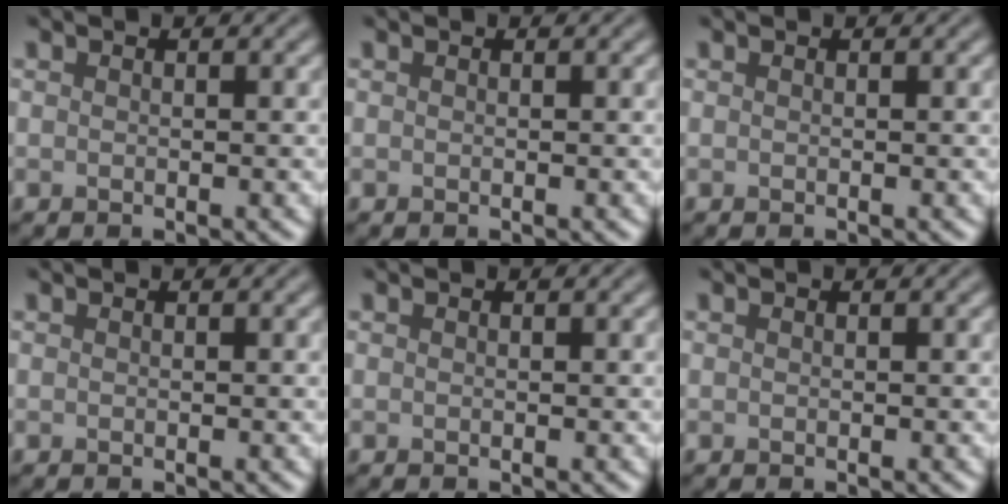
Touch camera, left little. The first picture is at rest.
{"total": 0.0}
{"total": 0.0}
{"total": 0.0}
{"total": 0.0}
{"total": 0.0}